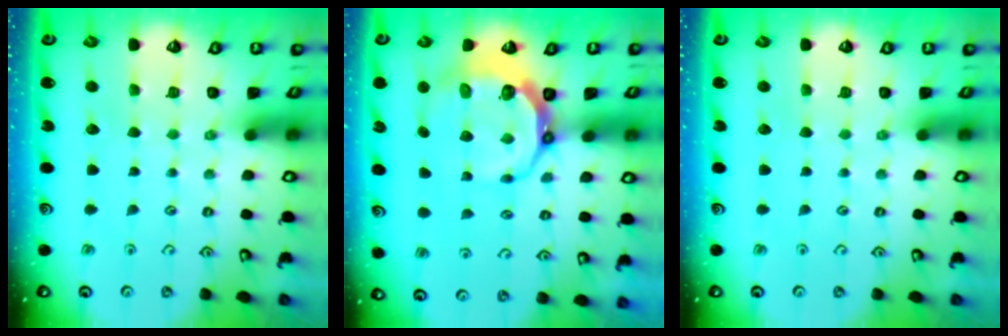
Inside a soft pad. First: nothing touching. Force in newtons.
{"total": 10.2, "press": 9.4, "slide": 3.9}
{"total": 0.0}